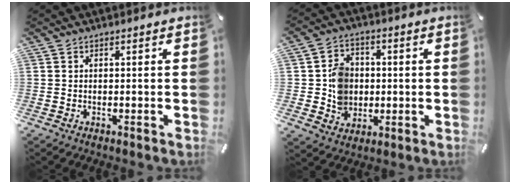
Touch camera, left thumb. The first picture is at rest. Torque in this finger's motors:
{"motor_torque": [1.23, 1.78, 0.64, -0.53, 0.08]}